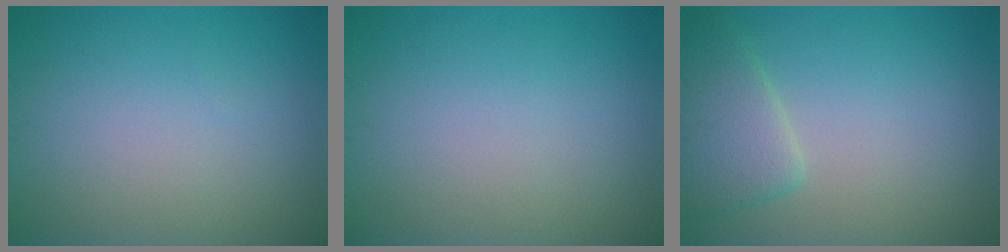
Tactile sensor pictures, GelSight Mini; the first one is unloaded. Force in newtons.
{"total": 0.0}
{"total": 3.6, "press": 3.6, "slide": 0.2}